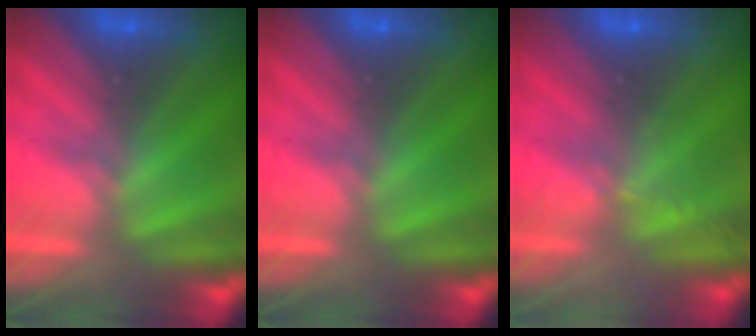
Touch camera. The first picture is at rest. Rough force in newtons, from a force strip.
{"total": 0.0}
{"total": 2.1}